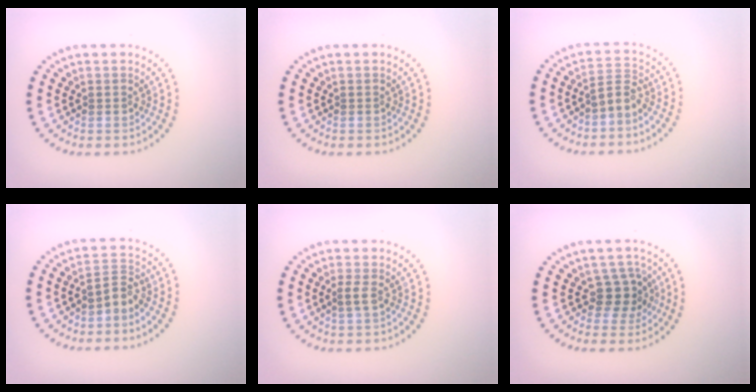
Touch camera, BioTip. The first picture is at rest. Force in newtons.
{"total": 0.0}
{"total": 1.9, "press": 1.4, "slide": 1.3}
{"total": 2.2, "press": 1.5, "slide": 1.6}
{"total": 0.9, "press": 0.8, "slide": 0.4}
{"total": 2.5, "press": 1.9, "slide": 1.5}